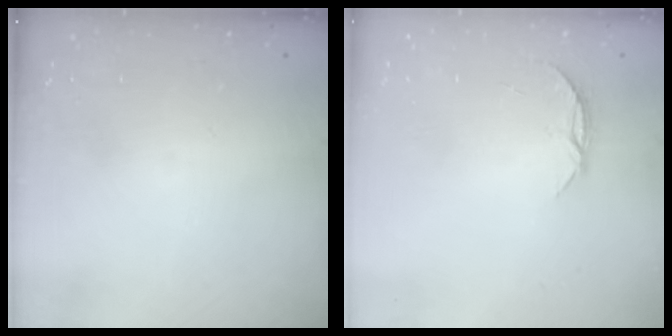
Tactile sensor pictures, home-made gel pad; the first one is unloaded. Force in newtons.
{"total": 4.3, "press": 4.3, "slide": 0.5}